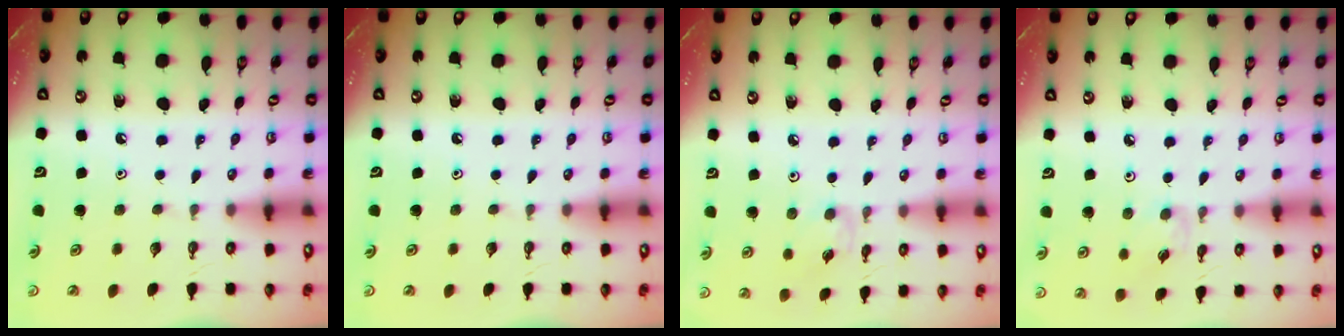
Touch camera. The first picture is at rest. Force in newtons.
{"total": 0.0}
{"total": 2.5, "press": 2.5, "slide": 0.3}
{"total": 3.2, "press": 3.2, "slide": 0.5}